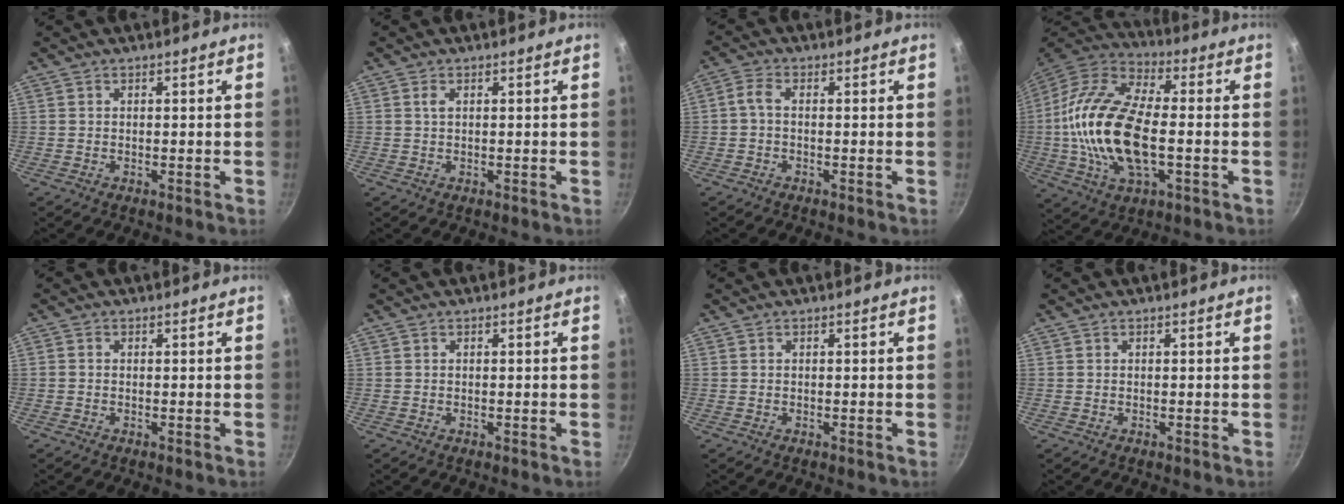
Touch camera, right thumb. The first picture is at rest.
{"total": 1.1, "force": [0.4, 0.5, 0.9], "torque": [-0.018, 0.000, 0.007]}
{"total": 2.7, "force": [-0.4, 1.4, 2.2], "torque": [-0.059, 0.012, -0.016]}
{"total": 22.2, "force": [-2.0, 11.0, 19.2], "torque": [-0.374, 0.029, -0.048]}
{"total": 0.6, "force": [-0.1, 0.5, 0.3], "torque": [-0.005, 0.003, -0.004]}
{"total": 0.0}
{"total": 0.0}
{"total": 0.0}